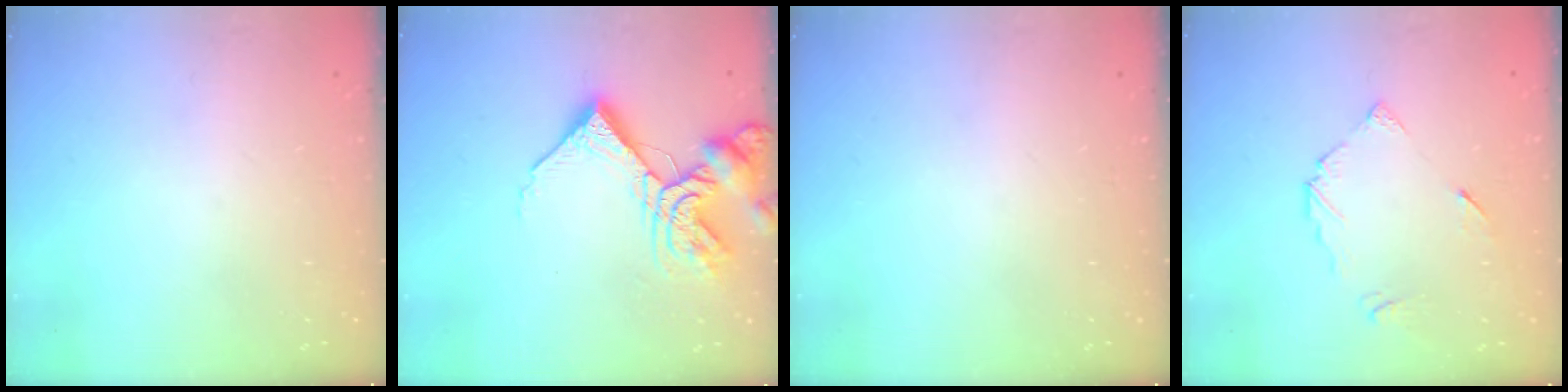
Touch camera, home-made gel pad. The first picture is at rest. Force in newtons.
{"total": 13.0, "press": 12.9, "slide": 1.6}
{"total": 0.0}
{"total": 5.4, "press": 5.4, "slide": 0.5}